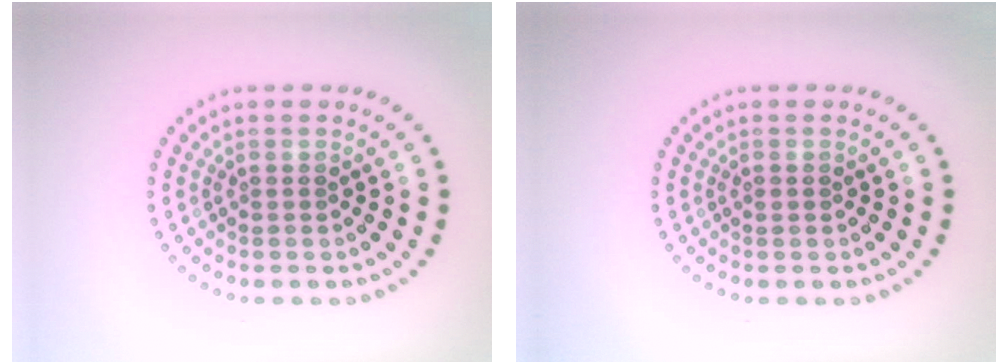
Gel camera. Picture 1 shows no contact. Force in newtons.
{"total": 0.6, "press": 0.6, "slide": 0.1}